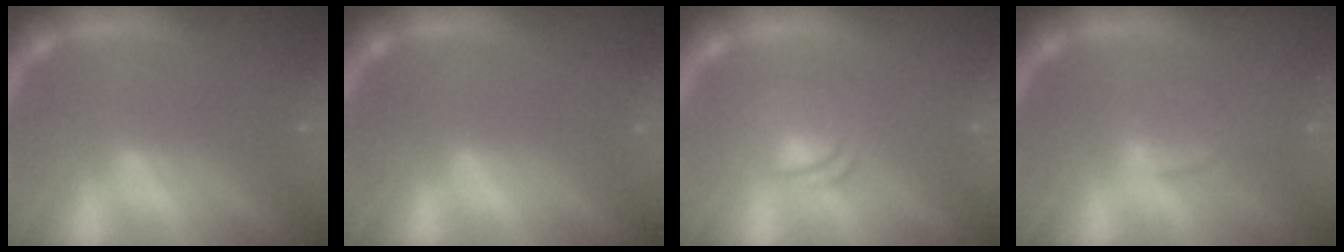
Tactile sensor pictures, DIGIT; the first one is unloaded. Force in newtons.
{"total": 0.0}
{"total": 3.5}
{"total": 2.4}